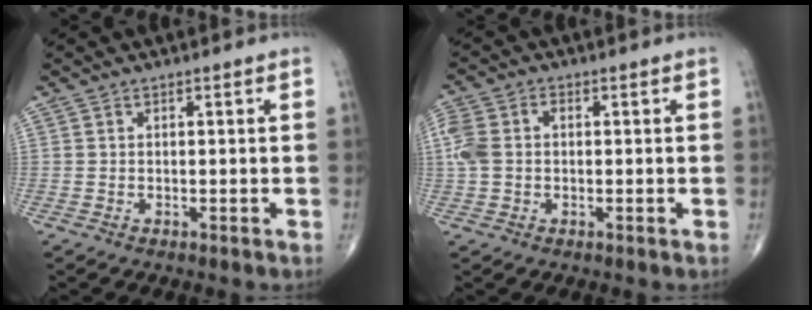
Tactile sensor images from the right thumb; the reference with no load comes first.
{"total": 6.2, "force": [0.2, 4.5, 4.2], "torque": [-0.112, 0.021, 0.001]}